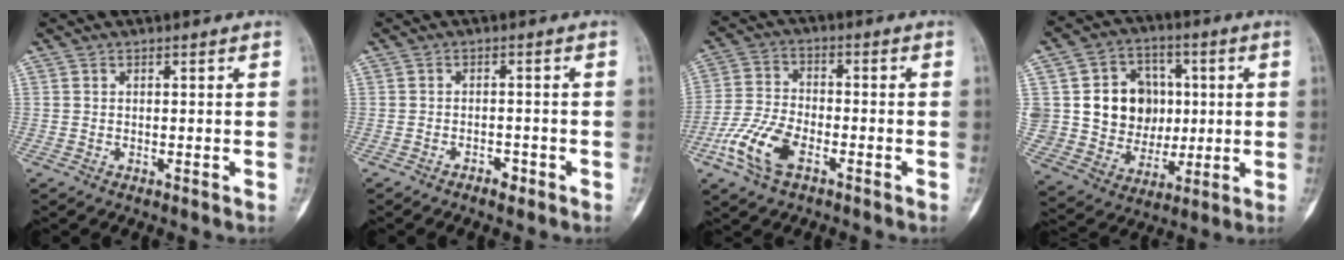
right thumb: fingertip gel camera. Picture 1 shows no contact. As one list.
[{"total": 1.9, "force": [-1.4, 0.8, 0.9], "torque": [-0.012, 0.009, -0.024]}, {"total": 9.9, "force": [-4.8, 4.9, 7.2], "torque": [-0.163, 0.015, -0.095]}, {"total": 17.8, "force": [2.7, 15.0, 9.2], "torque": [-0.106, 0.016, 0.071]}]